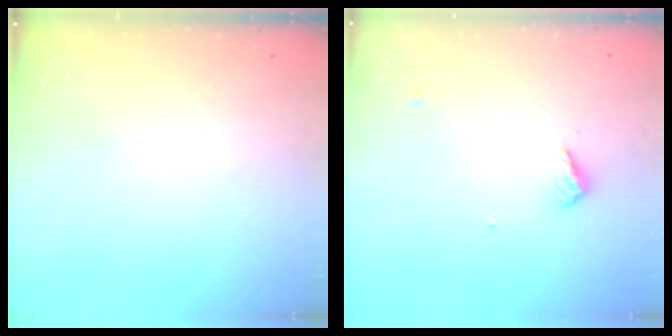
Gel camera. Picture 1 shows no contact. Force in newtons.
{"total": 6.0, "press": 5.9, "slide": 1.5}